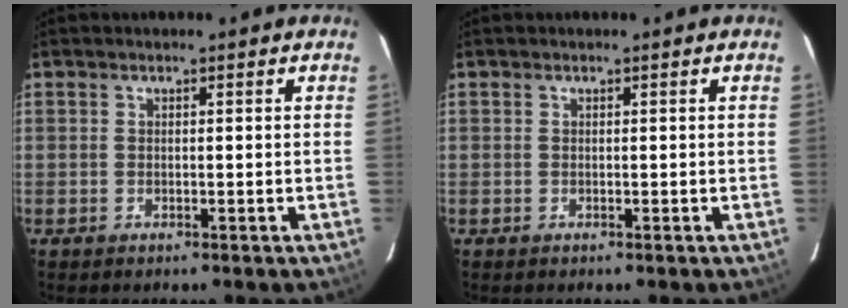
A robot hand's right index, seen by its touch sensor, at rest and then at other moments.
{"total": 0.0}